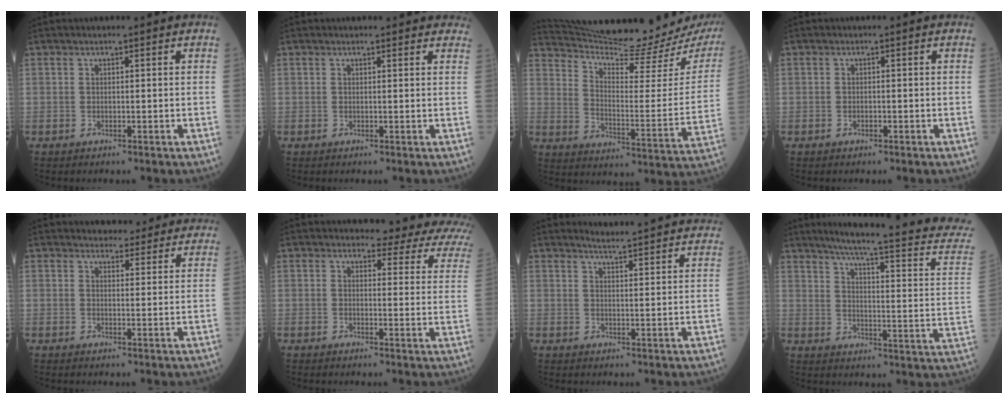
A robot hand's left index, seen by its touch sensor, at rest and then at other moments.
{"total": 5.6, "force": [5.2, 1.6, 1.6], "torque": [-0.007, 0.010, 0.041]}
{"total": 23.4, "force": [21.8, 1.0, 8.4], "torque": [-0.137, -0.082, 0.297]}
{"total": 0.7, "force": [-0.4, 0.3, 0.4], "torque": [-0.008, 0.001, -0.006]}
{"total": 9.2, "force": [8.7, 2.5, 1.5], "torque": [0.002, 0.005, 0.086]}
{"total": 12.5, "force": [11.3, 3.5, 4.0], "torque": [-0.016, -0.050, 0.088]}
{"total": 15.1, "force": [14.6, 0.5, 3.7], "torque": [-0.044, -0.031, 0.163]}
{"total": 21.2, "force": [18.5, -0.5, 10.3], "torque": [-0.150, -0.062, 0.224]}